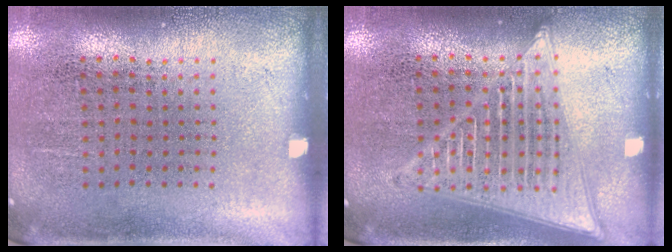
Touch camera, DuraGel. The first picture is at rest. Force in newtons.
{"total": 3.2, "press": 3.2, "slide": 0.4}